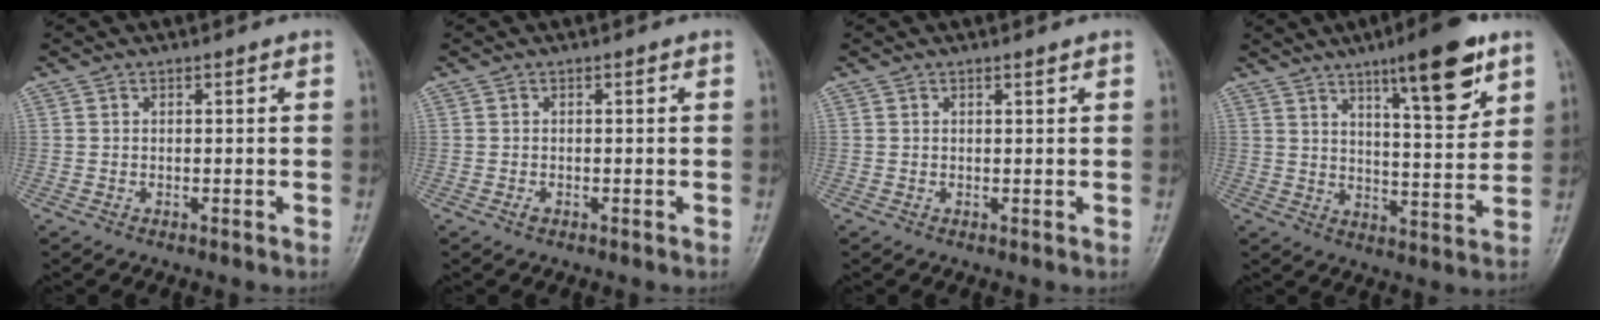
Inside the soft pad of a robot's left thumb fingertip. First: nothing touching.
{"total": 0.8, "force": [-0.2, 0.5, 0.6], "torque": [-0.007, -0.001, -0.005]}
{"total": 0.7, "force": [0.5, 0.1, 0.5], "torque": [-0.007, -0.003, 0.009]}
{"total": 14.3, "force": [8.3, 3.4, 11.2], "torque": [-0.143, -0.044, 0.124]}